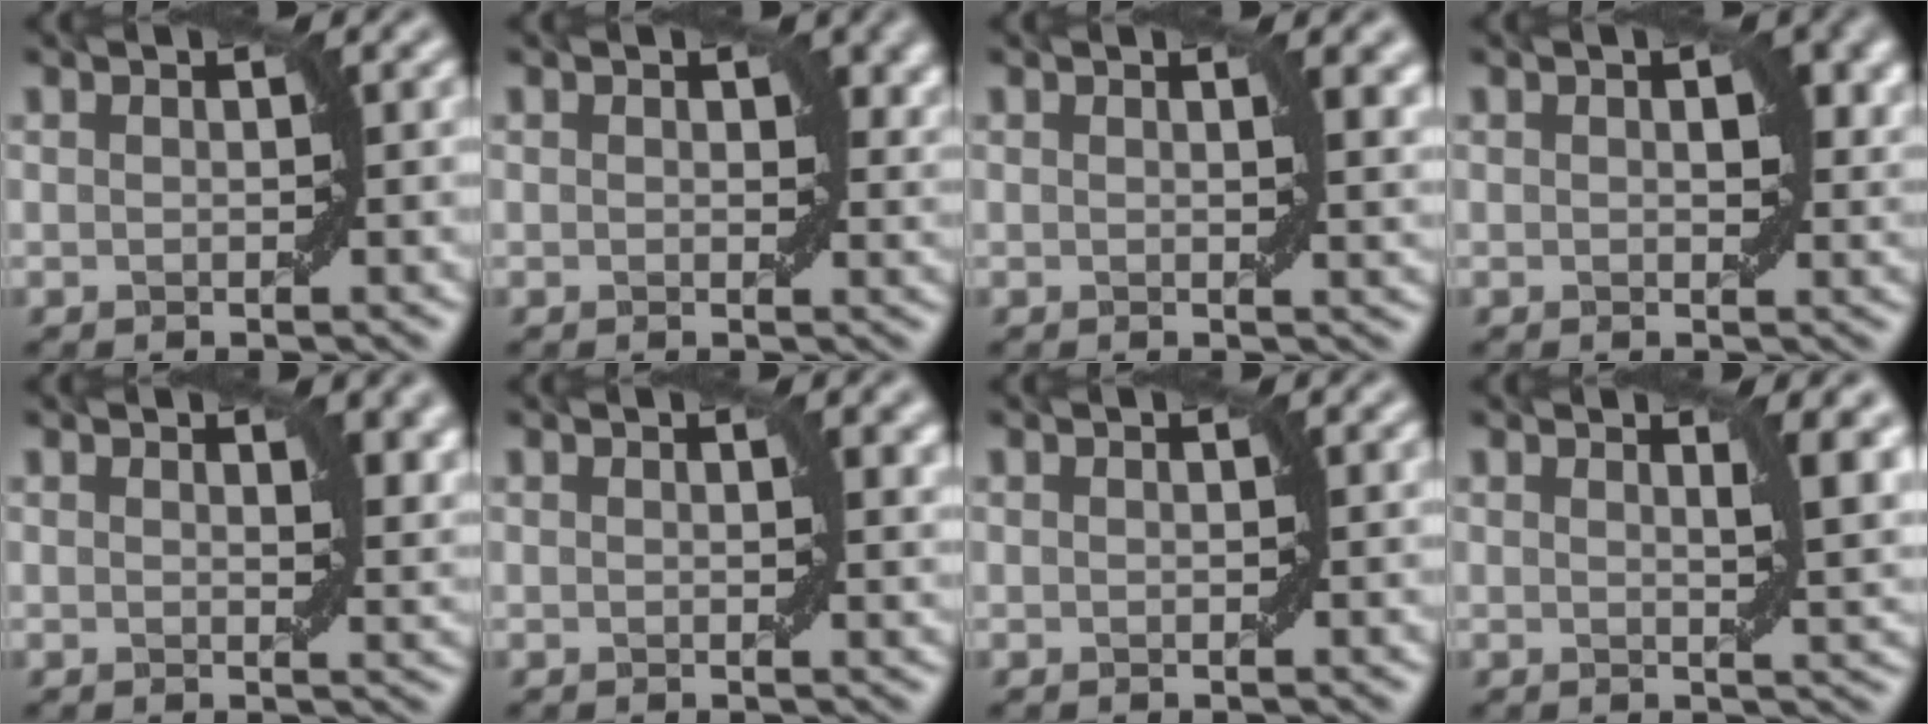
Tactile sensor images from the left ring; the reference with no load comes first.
{"total": 2.3, "force": [0.8, 1.4, 1.6], "torque": [-0.016, -0.004, 0.010]}
{"total": 2.5, "force": [1.0, 0.7, 2.1], "torque": [-0.021, -0.001, 0.018]}
{"total": 2.8, "force": [0.7, 1.5, 2.3], "torque": [-0.025, -0.002, 0.012]}
{"total": 2.9, "force": [1.6, 1.3, 2.1], "torque": [-0.025, -0.005, 0.026]}
{"total": 1.5, "force": [0.7, 0.3, 1.3], "torque": [-0.010, -0.001, 0.012]}
{"total": 0.0}
{"total": 3.5, "force": [1.4, 0.8, 3.1], "torque": [-0.034, -0.005, 0.022]}